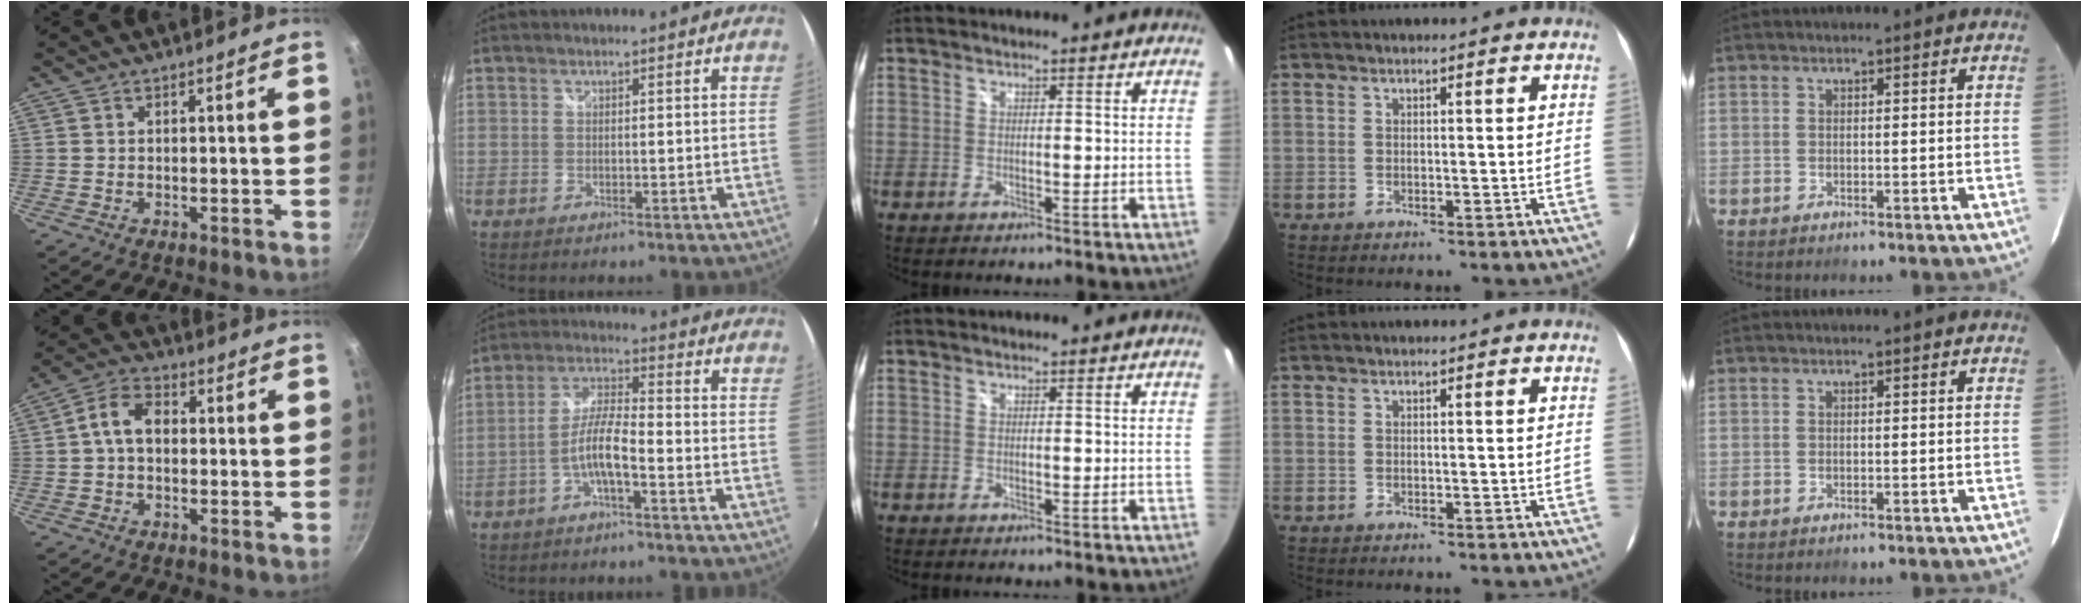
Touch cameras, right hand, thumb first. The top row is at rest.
{"thumb": {"total": 6.9, "force": [0.3, 4.8, 5.0], "torque": [-0.081, 0.023, -0.007]}, "index": {"total": 6.1, "force": [-3.0, 1.0, 5.2], "torque": [-0.115, 0.012, -0.056]}}